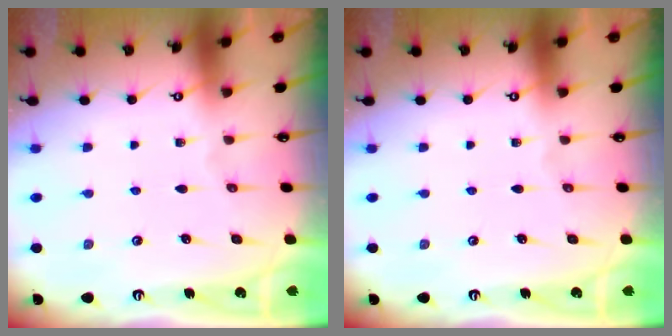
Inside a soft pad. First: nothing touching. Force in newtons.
{"total": 0.0}